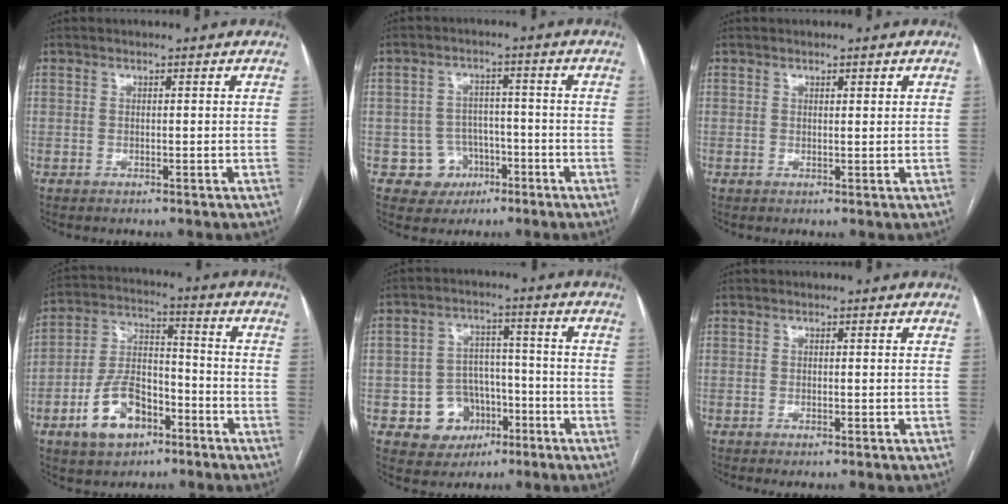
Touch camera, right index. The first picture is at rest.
{"total": 5.6, "force": [-2.3, 5.1, 0.2], "torque": [0.009, 0.016, -0.031]}
{"total": 1.0, "force": [0.6, 0.3, 0.7], "torque": [-0.011, 0.002, 0.007]}
{"total": 11.4, "force": [-5.8, 6.6, 7.2], "torque": [-0.149, 0.019, -0.098]}
{"total": 8.3, "force": [-3.3, 7.3, 2.1], "torque": [-0.027, 0.024, -0.041]}
{"total": 0.8, "force": [-0.5, 0.0, 0.6], "torque": [-0.009, -0.001, -0.007]}